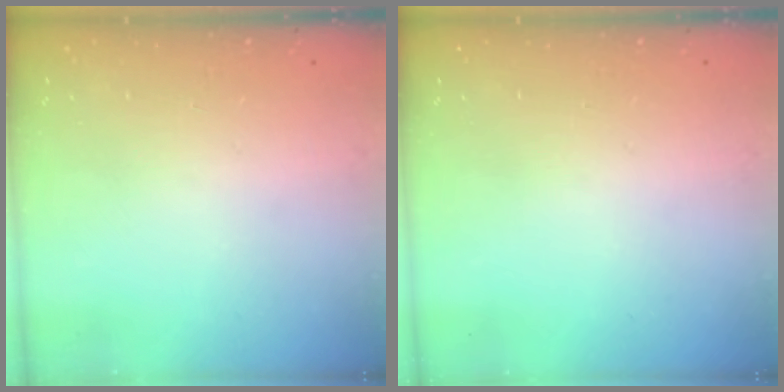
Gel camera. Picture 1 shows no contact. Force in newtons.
{"total": 0.0}